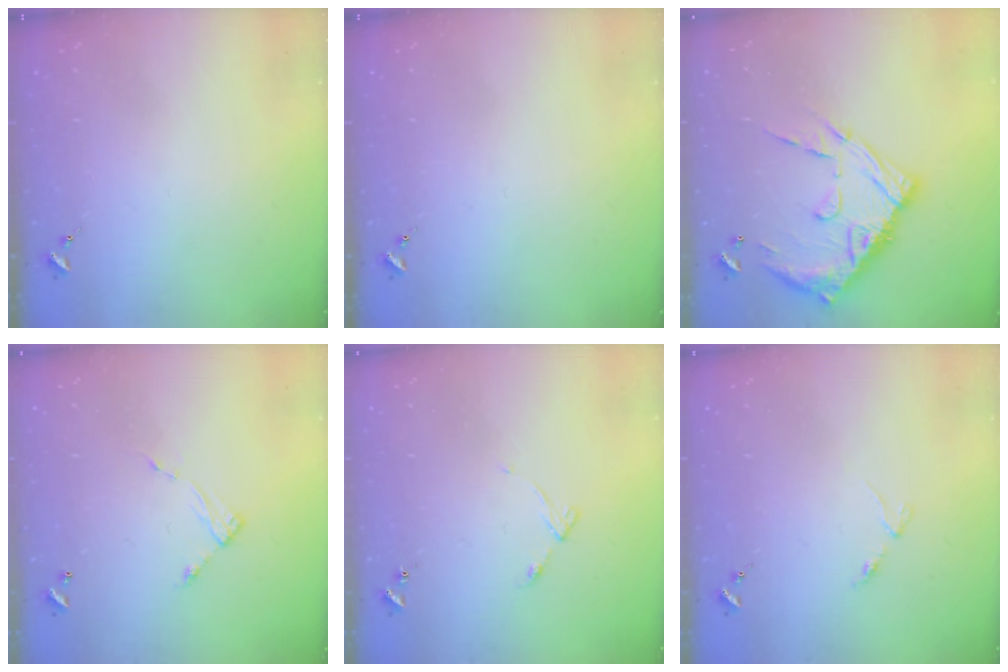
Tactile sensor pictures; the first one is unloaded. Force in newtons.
{"total": 0.0}
{"total": 19.1, "press": 19.0, "slide": 1.7}
{"total": 6.0, "press": 6.0, "slide": 0.4}
{"total": 4.9, "press": 4.9, "slide": 0.6}
{"total": 2.9, "press": 2.8, "slide": 0.4}